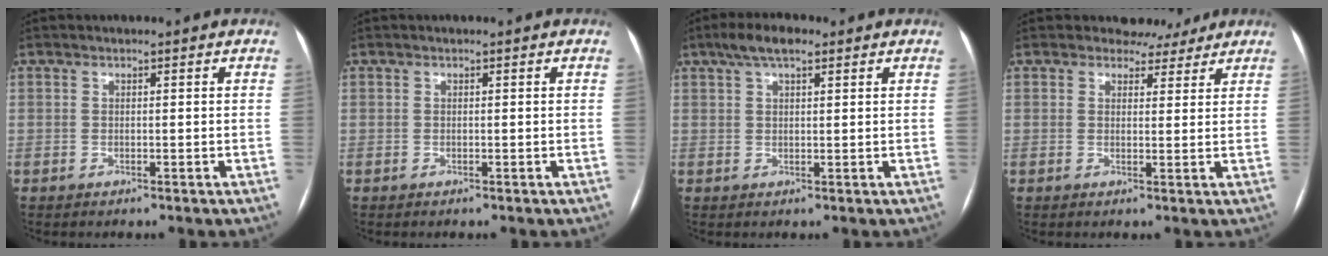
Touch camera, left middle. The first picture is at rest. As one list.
[{"total": 0.0}, {"total": 5.0, "force": [3.2, 1.6, 3.5], "torque": [-0.071, 0.021, 0.056]}, {"total": 3.9, "force": [3.4, 2.0, 0.1], "torque": [0.005, -0.001, 0.035]}]